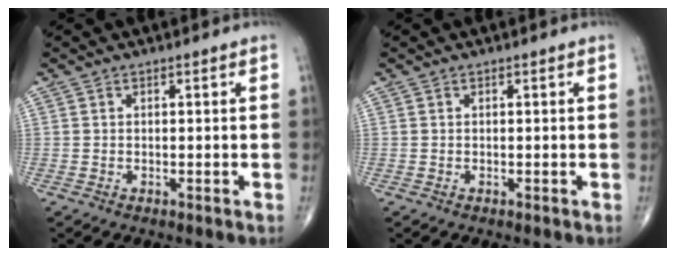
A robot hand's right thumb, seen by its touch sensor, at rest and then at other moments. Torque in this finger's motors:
{"motor_torque": [-0.01, 0.02, -0.01, 0.01, 0.00]}